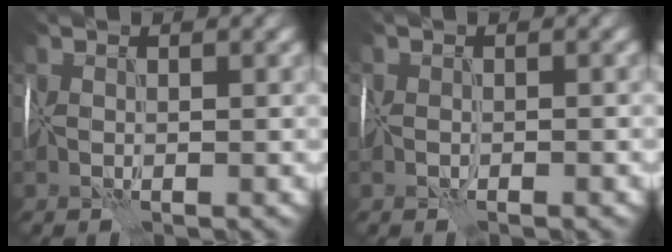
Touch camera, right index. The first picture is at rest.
{"total": 1.3, "force": [-0.7, 0.8, 0.6], "torque": [0.000, -0.006, -0.009]}